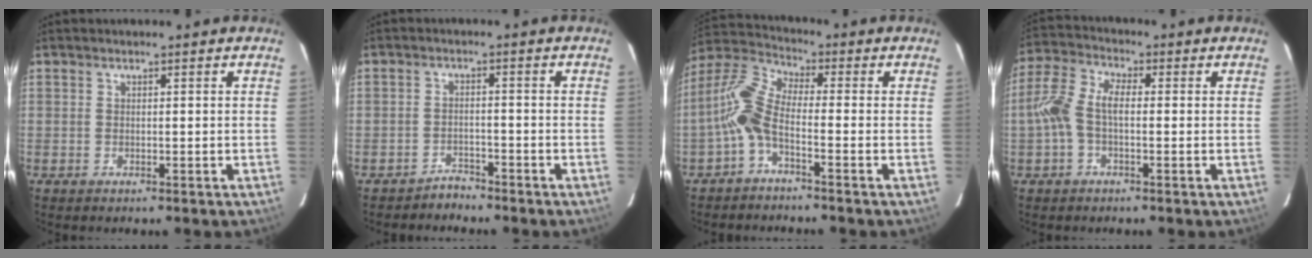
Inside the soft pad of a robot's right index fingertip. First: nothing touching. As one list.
[{"total": 2.7, "force": [-2.5, 1.1, -0.2], "torque": [0.004, 0.007, -0.043]}, {"total": 7.4, "force": [-2.6, 2.6, 6.4], "torque": [-0.155, 0.018, -0.059]}, {"total": 7.6, "force": [-0.8, 3.7, 6.6], "torque": [-0.150, 0.023, -0.021]}]